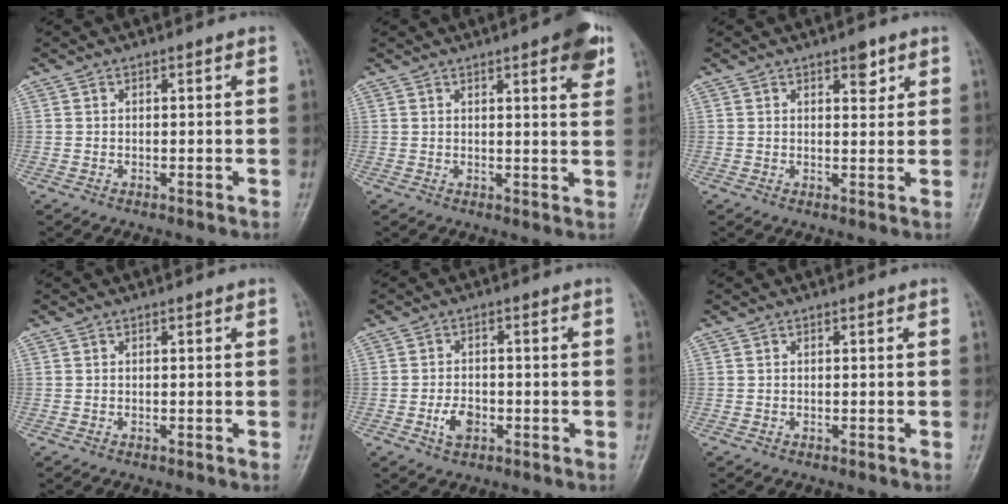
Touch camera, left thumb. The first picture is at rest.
{"total": 7.2, "force": [3.9, 1.6, 5.8], "torque": [-0.063, -0.014, 0.044]}
{"total": 3.1, "force": [1.9, 1.5, 2.0], "torque": [-0.013, -0.010, 0.027]}
{"total": 0.0}
{"total": 4.1, "force": [-1.5, 2.7, 2.7], "torque": [-0.043, 0.007, -0.027]}
{"total": 0.0}